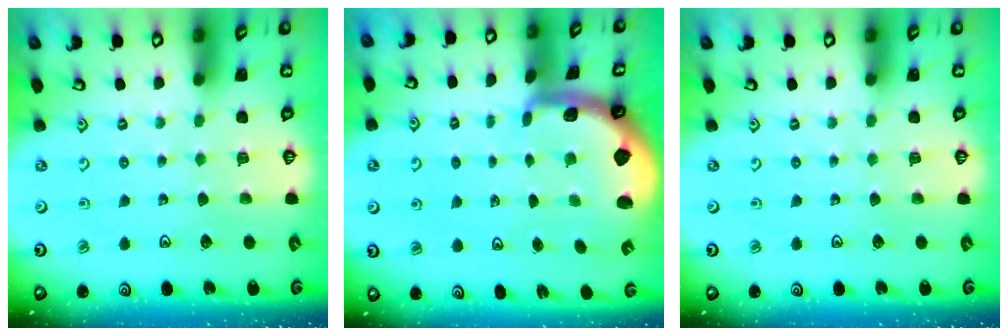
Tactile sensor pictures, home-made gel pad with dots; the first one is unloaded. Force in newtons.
{"total": 1.9, "press": 1.9, "slide": 0.4}
{"total": 0.0}